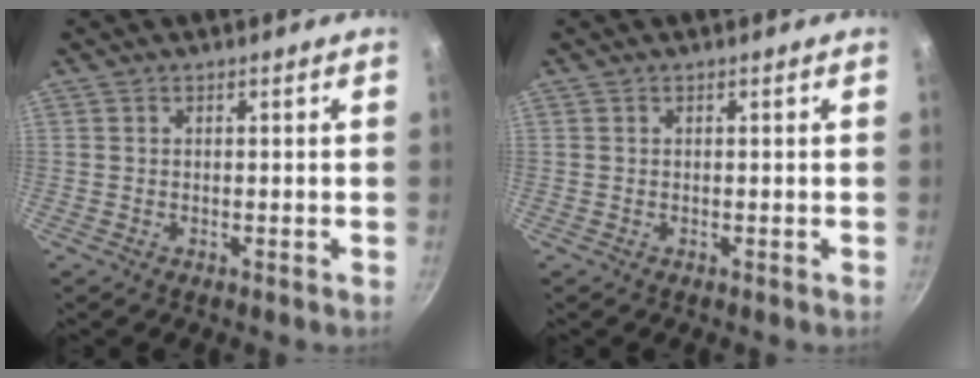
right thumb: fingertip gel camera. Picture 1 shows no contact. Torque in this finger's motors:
{"motor_torque": [0.00, 0.00, 0.00, 0.00, 0.01]}